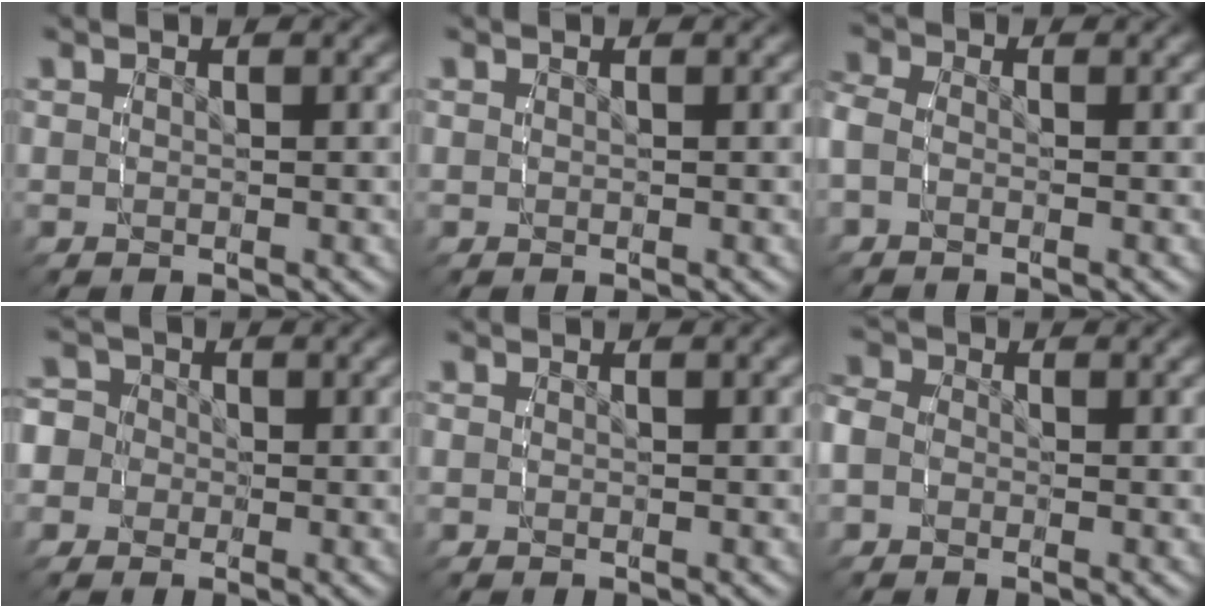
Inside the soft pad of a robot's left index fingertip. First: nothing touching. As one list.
[{"total": 0.0}, {"total": 2.8, "force": [-0.6, 2.4, 1.4], "torque": [-0.045, 0.000, -0.022]}, {"total": 6.9, "force": [-0.6, 6.5, 2.2], "torque": [-0.068, -0.007, -0.030]}, {"total": 0.8, "force": [-0.5, 0.6, 0.2], "torque": [0.000, -0.002, -0.013]}, {"total": 3.7, "force": [-0.4, 3.3, 1.5], "torque": [-0.052, 0.001, -0.020]}]